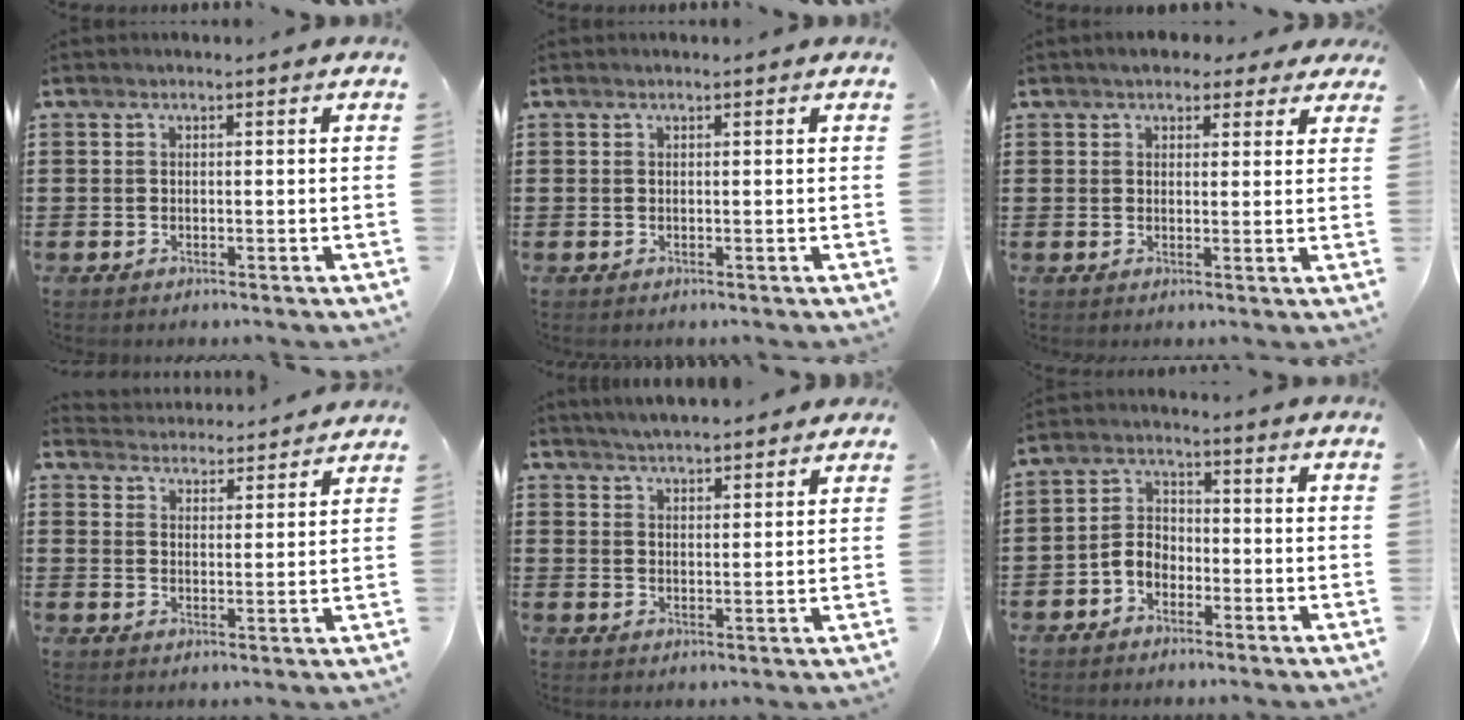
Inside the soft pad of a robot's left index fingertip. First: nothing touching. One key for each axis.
{"total": 0.0}
{"total": 3.4, "fx": 2.8, "fy": 1.5, "fz": 1.1, "tx": -0.024, "ty": 0.003, "tz": 0.050}
{"total": 4.0, "fx": 4.0, "fy": 0.0, "fz": -0.2, "tx": -0.015, "ty": -0.025, "tz": 0.068}
{"total": 3.7, "fx": 3.7, "fy": 0.0, "fz": 0.4, "tx": -0.018, "ty": -0.011, "tz": 0.067}
{"total": 3.6, "fx": -2.4, "fy": 2.3, "fz": 1.4, "tx": -0.045, "ty": 0.004, "tz": -0.055}